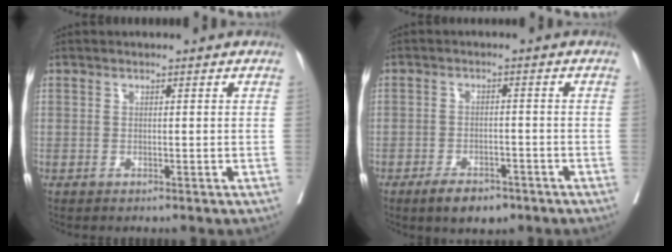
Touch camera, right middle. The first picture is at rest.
{"total": 5.2, "force": [-3.6, 2.2, 2.9], "torque": [-0.050, -0.001, -0.054]}